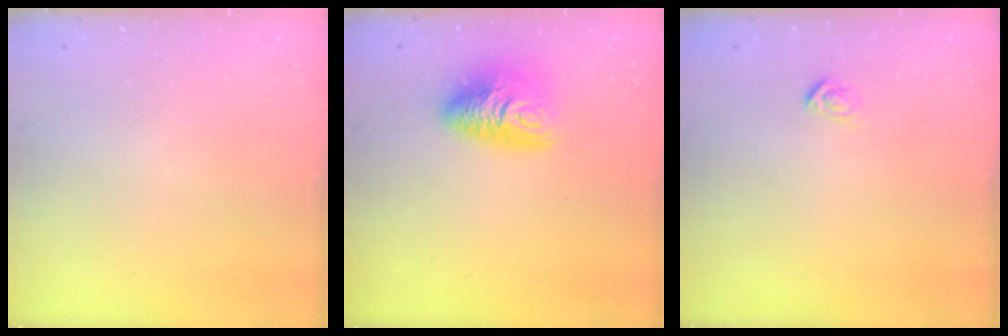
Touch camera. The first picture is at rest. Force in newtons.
{"total": 10.9, "press": 10.8, "slide": 1.2}
{"total": 3.2, "press": 3.1, "slide": 0.3}